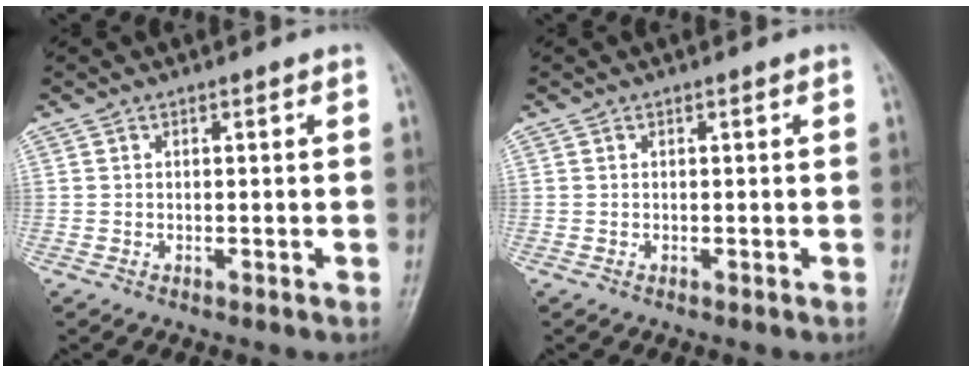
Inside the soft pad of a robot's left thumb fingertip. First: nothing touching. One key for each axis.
{"total": 0.0}